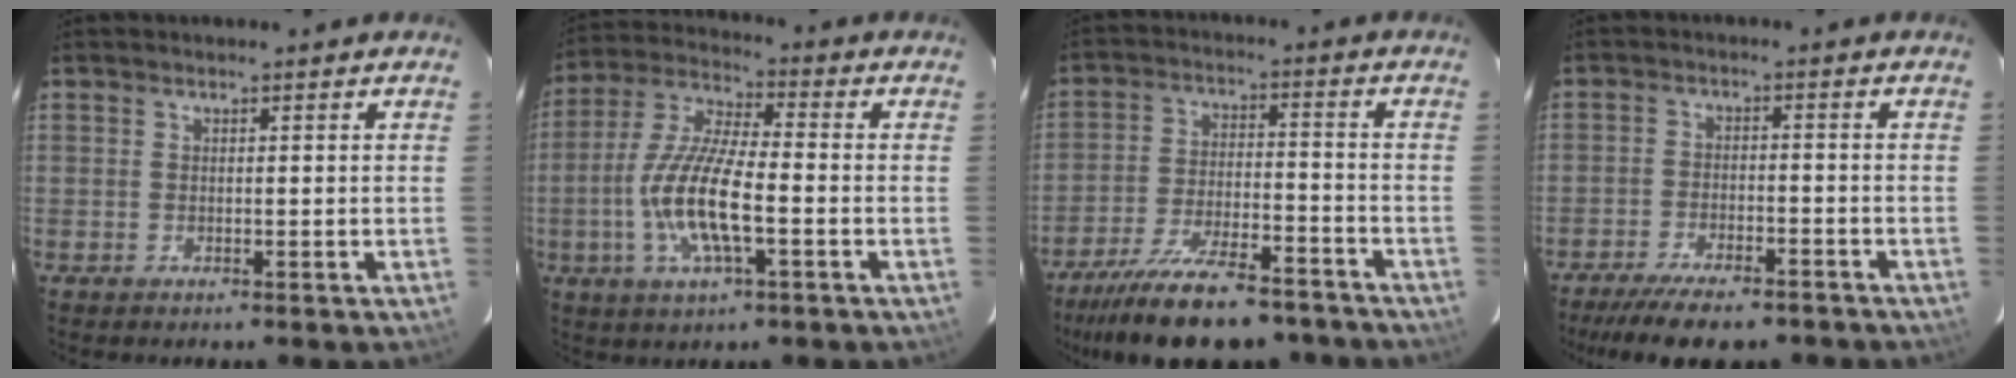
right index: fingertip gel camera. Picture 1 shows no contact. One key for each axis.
{"total": 13.7, "fx": -3.5, "fy": 3.7, "fz": 12.7, "tx": -0.263, "ty": -0.005, "tz": -0.069}
{"total": 20.8, "fx": -17.2, "fy": 6.1, "fz": 9.9, "tx": -0.191, "ty": -0.020, "tz": -0.257}
{"total": 13.6, "fx": -11.2, "fy": 3.8, "fz": 6.7, "tx": -0.140, "ty": -0.019, "tz": -0.168}